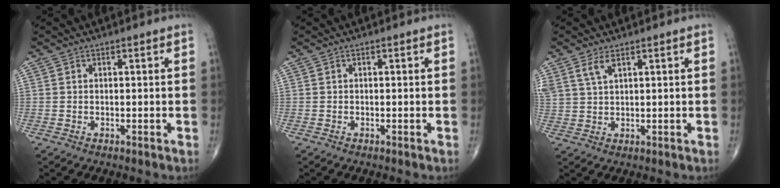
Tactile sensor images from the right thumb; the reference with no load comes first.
{"total": 0.0}
{"total": 3.7, "force": [2.3, 1.5, 2.5], "torque": [-0.055, -0.004, 0.054]}